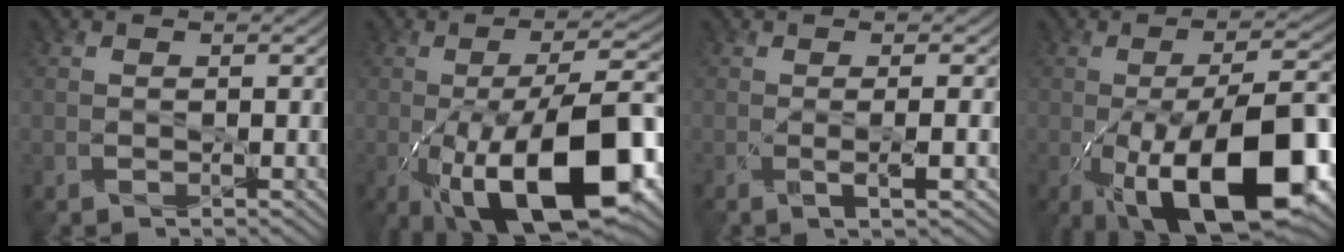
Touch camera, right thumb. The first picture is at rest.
{"total": 17.1, "force": [-5.8, 6.2, 14.8], "torque": [-0.219, 0.005, -0.096]}
{"total": 3.0, "force": [-0.1, 0.6, 2.9], "torque": [-0.051, 0.003, -0.009]}
{"total": 17.2, "force": [-5.7, 6.6, 14.8], "torque": [-0.219, -0.006, -0.093]}